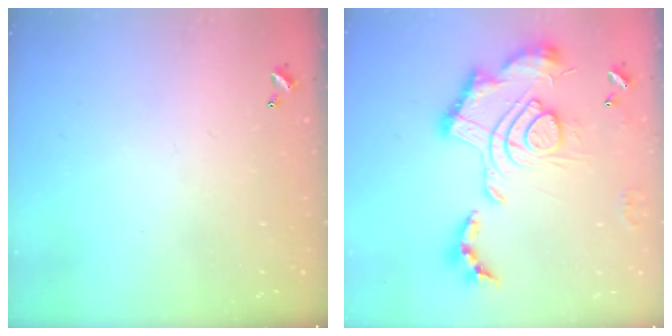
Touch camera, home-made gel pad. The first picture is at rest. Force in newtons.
{"total": 2.5, "press": 1.9, "slide": 1.7}